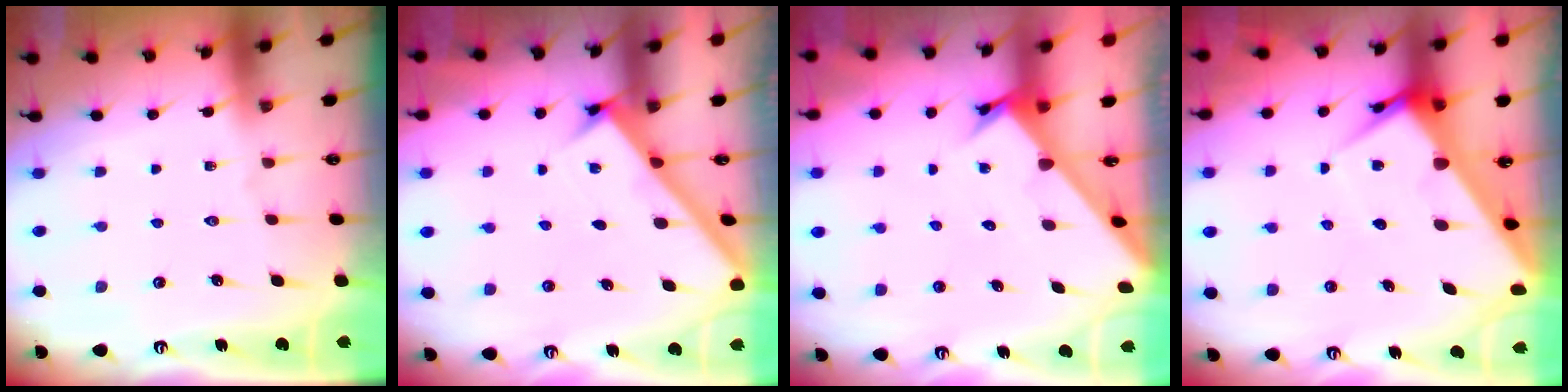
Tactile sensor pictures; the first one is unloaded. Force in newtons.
{"total": 2.7, "press": 2.7, "slide": 0.4}
{"total": 2.1, "press": 2.1, "slide": 0.2}
{"total": 7.3, "press": 7.3, "slide": 0.7}